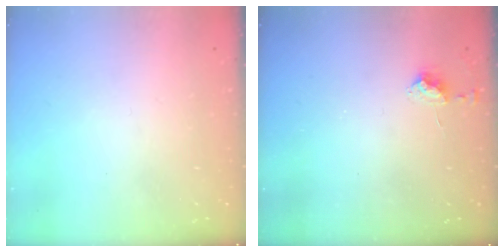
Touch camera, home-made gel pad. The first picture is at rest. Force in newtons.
{"total": 6.6, "press": 6.6, "slide": 0.9}